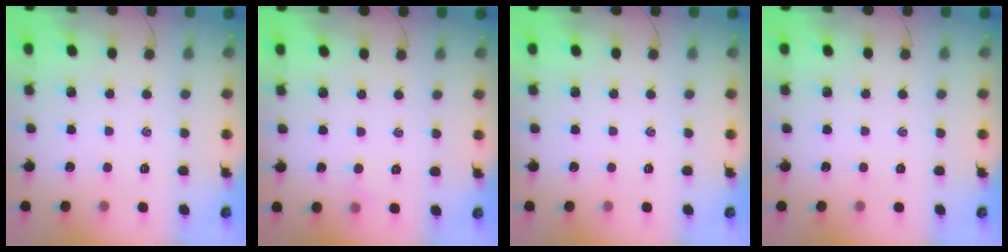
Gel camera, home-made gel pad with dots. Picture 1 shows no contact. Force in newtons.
{"total": 2.6, "press": 2.4, "slide": 0.8}
{"total": 0.0}
{"total": 0.0}